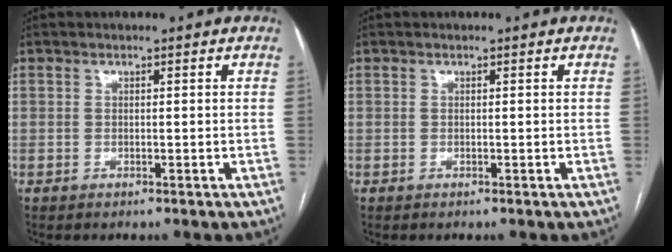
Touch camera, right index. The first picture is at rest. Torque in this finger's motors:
{"motor_torque": [0.00, 0.00, 0.00, 0.00]}